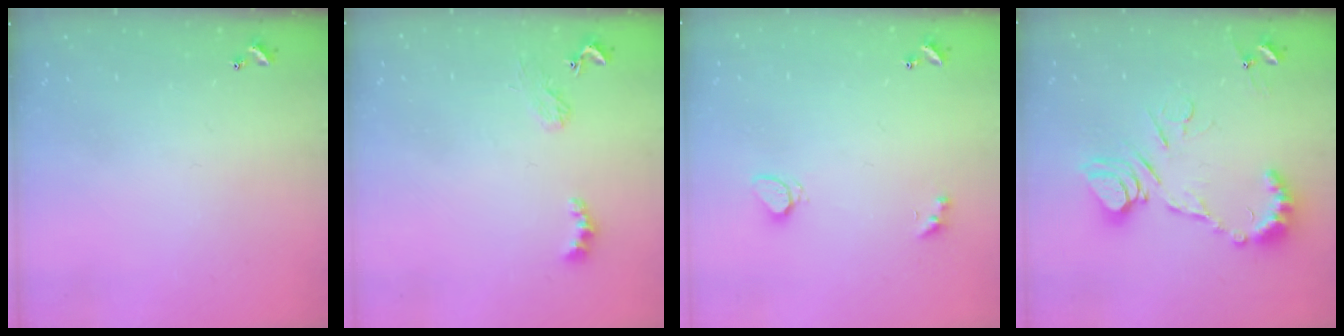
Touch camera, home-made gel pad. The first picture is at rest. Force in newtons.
{"total": 2.4, "press": 2.3, "slide": 0.5}
{"total": 2.1, "press": 2.0, "slide": 0.6}
{"total": 13.4, "press": 13.3, "slide": 1.4}